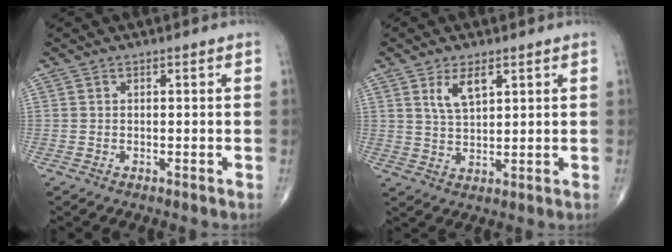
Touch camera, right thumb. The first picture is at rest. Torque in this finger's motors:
{"motor_torque": [-0.03, 0.07, 0.21, 0.01, 0.08]}